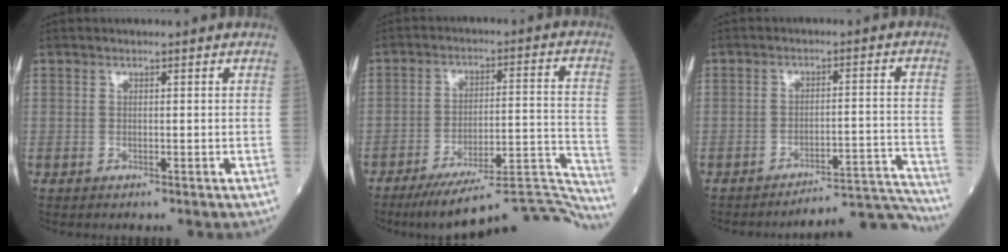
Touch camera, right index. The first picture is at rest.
{"total": 22.1, "force": [-20.8, 0.9, 7.5], "torque": [-0.034, 0.033, -0.286]}
{"total": 13.3, "force": [-13.2, -1.9, 0.1], "torque": [0.031, 0.020, -0.176]}